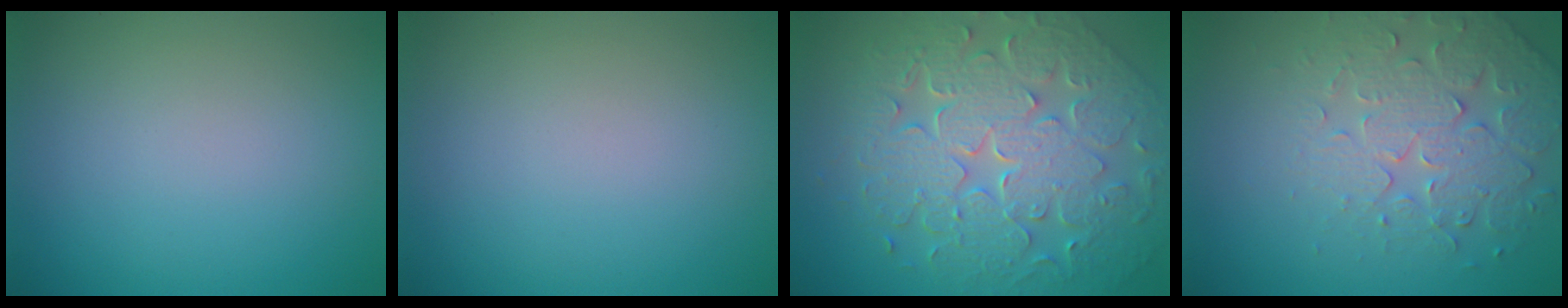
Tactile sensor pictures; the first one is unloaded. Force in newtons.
{"total": 0.0}
{"total": 9.8, "press": 7.0, "slide": 6.8}
{"total": 4.2, "press": 4.0, "slide": 1.2}